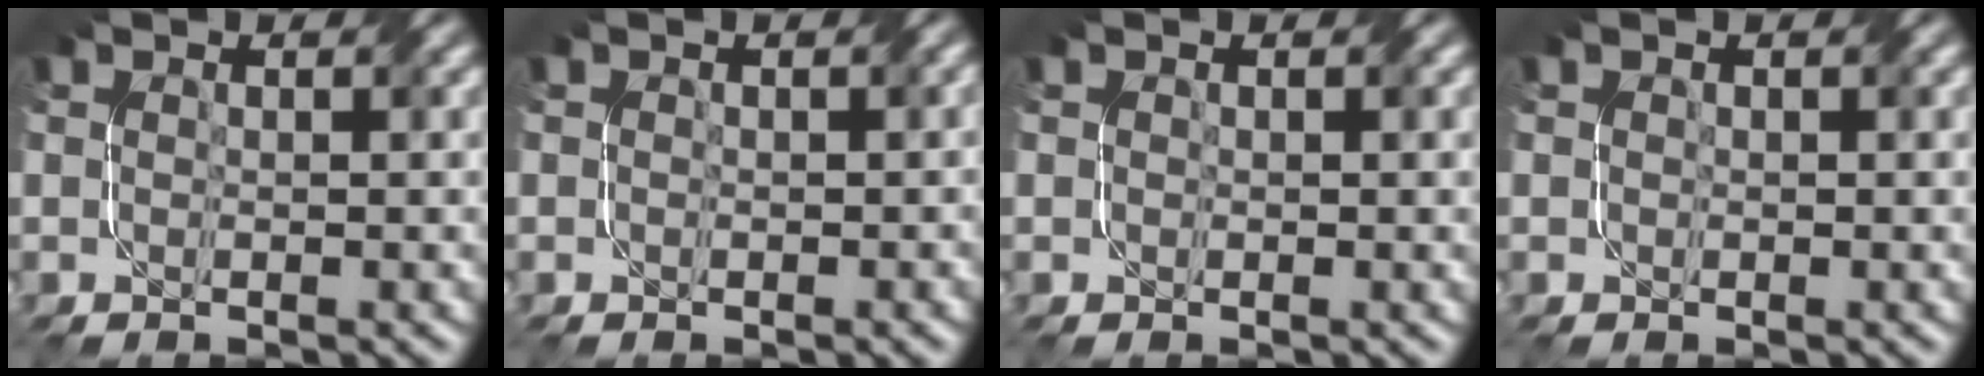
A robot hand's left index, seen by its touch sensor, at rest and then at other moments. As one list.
[{"total": 0.0}, {"total": 0.8, "force": [0.5, 0.4, 0.4], "torque": [-0.004, 0.001, 0.007]}, {"total": 0.5, "force": [0.3, 0.4, 0.2], "torque": [-0.001, 0.001, 0.004]}]